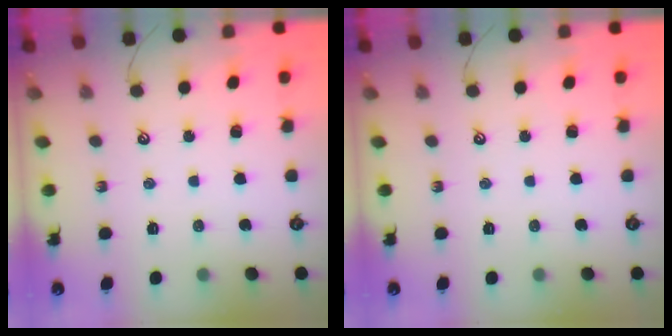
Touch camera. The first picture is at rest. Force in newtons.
{"total": 0.0}